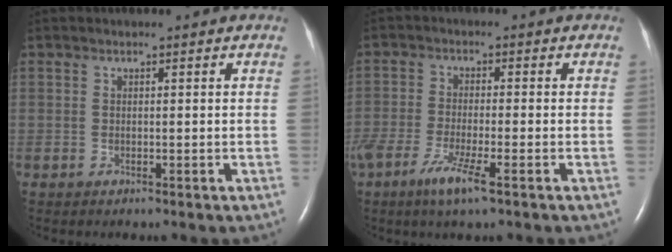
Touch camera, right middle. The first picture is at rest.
{"total": 5.9, "force": [-3.4, 0.4, 4.8], "torque": [-0.099, -0.015, -0.065]}